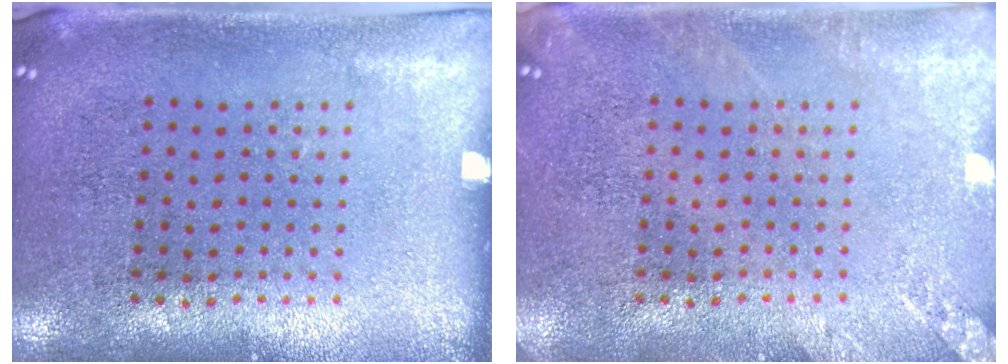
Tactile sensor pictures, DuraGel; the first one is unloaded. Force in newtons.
{"total": 1.9, "press": 1.9, "slide": 0.2}